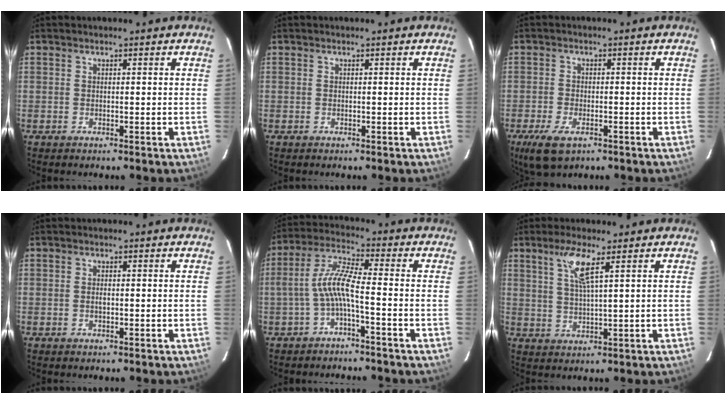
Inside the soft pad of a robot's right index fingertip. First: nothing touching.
{"total": 0.0}
{"total": 7.0, "force": [-4.0, 3.5, 4.6], "torque": [-0.117, -0.021, -0.071]}
{"total": 1.2, "force": [-0.2, 0.6, 1.0], "torque": [-0.019, 0.002, -0.005]}
{"total": 6.9, "force": [-2.4, 0.6, 6.5], "torque": [-0.156, 0.016, -0.046]}
{"total": 5.5, "force": [2.8, 0.2, 4.7], "torque": [-0.094, 0.000, 0.056]}